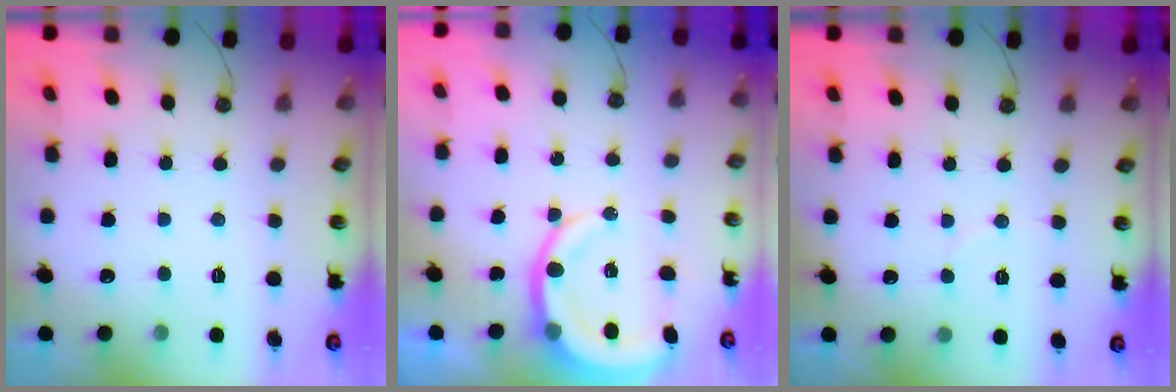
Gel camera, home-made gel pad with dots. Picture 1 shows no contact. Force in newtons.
{"total": 10.7, "press": 10.5, "slide": 2.4}
{"total": 1.8, "press": 1.8, "slide": 0.2}